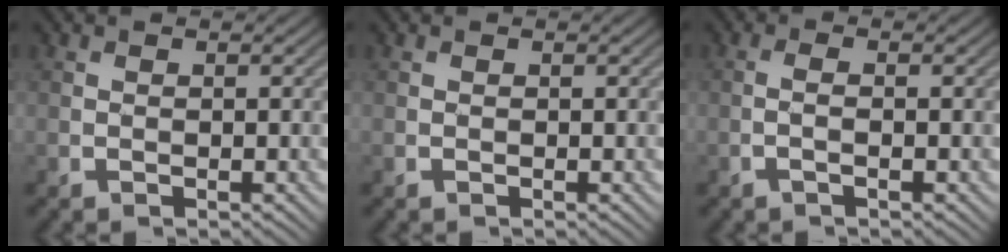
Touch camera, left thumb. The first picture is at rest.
{"total": 0.0}
{"total": 1.2, "force": [-0.4, 0.1, 1.1], "torque": [-0.025, 0.006, -0.015]}